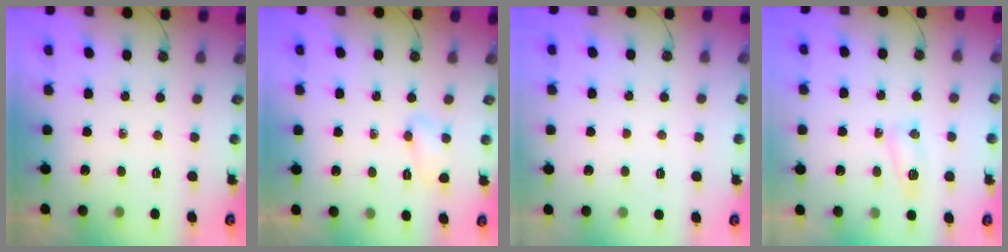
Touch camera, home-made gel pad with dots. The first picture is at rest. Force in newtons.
{"total": 3.9, "press": 3.9, "slide": 0.7}
{"total": 1.1, "press": 1.1, "slide": 0.1}
{"total": 10.9, "press": 6.2, "slide": 9.0}